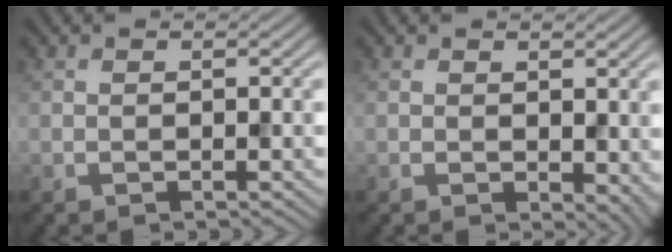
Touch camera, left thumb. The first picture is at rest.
{"total": 2.9, "force": [0.2, 1.9, 2.2], "torque": [-0.027, -0.010, 0.006]}